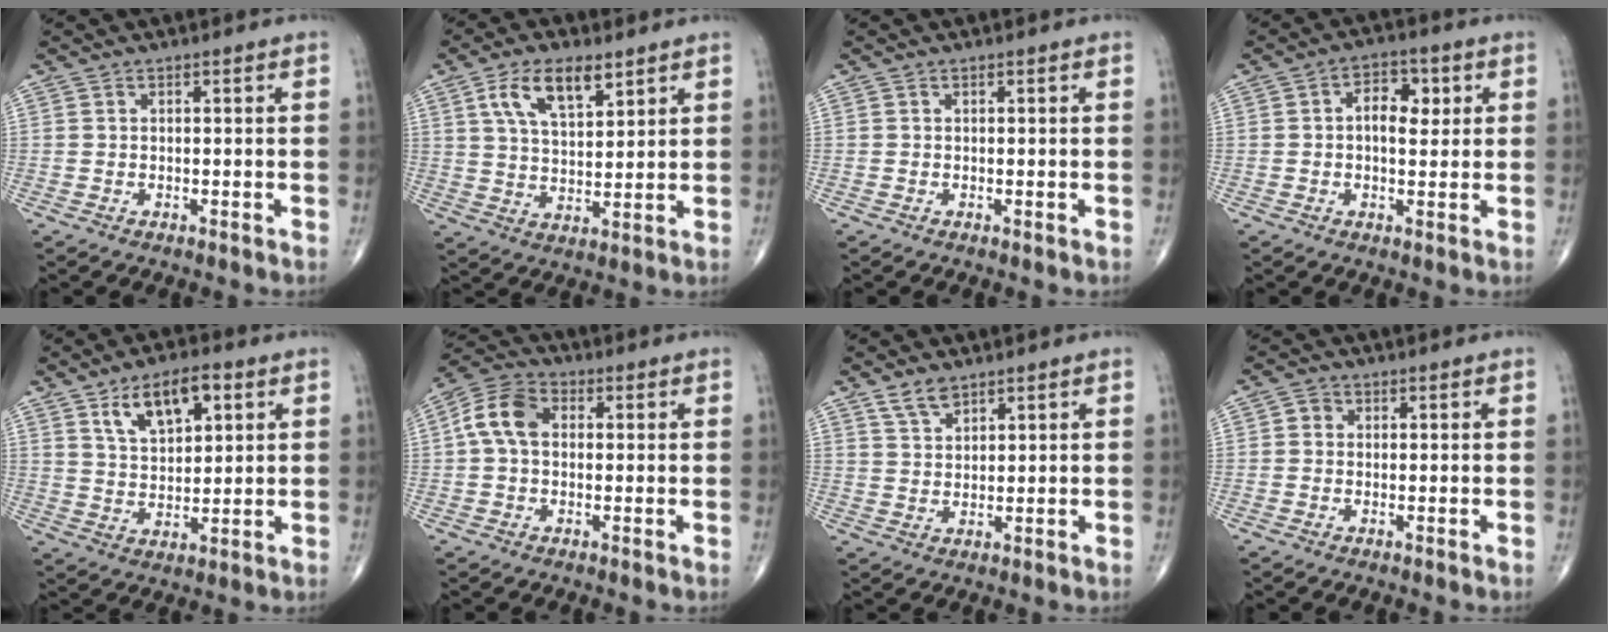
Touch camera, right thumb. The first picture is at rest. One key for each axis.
{"total": 10.0, "fx": 5.3, "fy": 4.6, "fz": 7.2, "tx": -0.119, "ty": -0.018, "tz": 0.101}
{"total": 0.0}
{"total": 6.4, "fx": 1.1, "fy": 3.9, "fz": 5.0, "tx": -0.052, "ty": 0.006, "tz": 0.010}
{"total": 10.2, "fx": 4.8, "fy": 5.0, "fz": 7.5, "tx": -0.105, "ty": -0.015, "tz": 0.086}
{"total": 8.2, "fx": 0.9, "fy": 5.7, "fz": 5.9, "tx": -0.114, "ty": 0.027, "tz": 0.008}
{"total": 3.9, "fx": 2.9, "fy": 1.9, "fz": 1.8, "tx": -0.025, "ty": -0.017, "tz": 0.060}
{"total": 1.8, "fx": 0.1, "fy": 1.6, "fz": 0.8, "tx": -0.004, "ty": 0.004, "tz": -0.002}